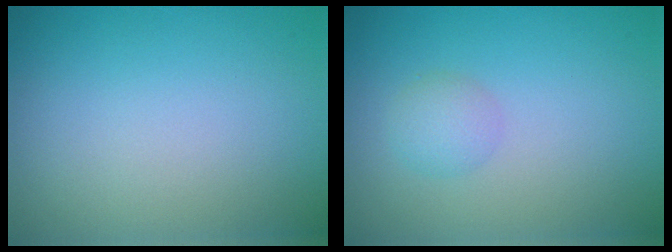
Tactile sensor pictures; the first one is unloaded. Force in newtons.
{"total": 1.6, "press": 1.6, "slide": 0.0}